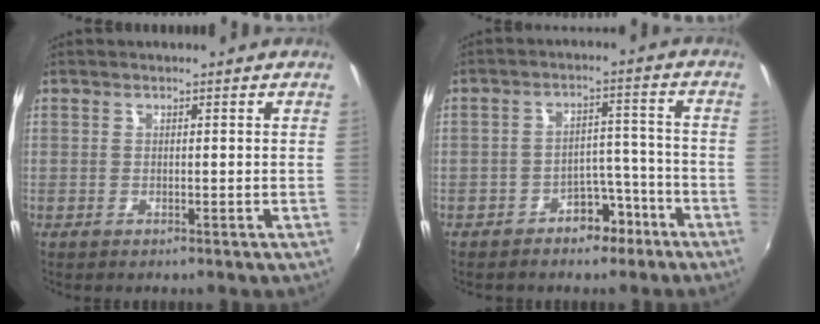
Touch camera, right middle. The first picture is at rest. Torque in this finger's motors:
{"motor_torque": [1.09, -1.05, 0.10, 0.02]}